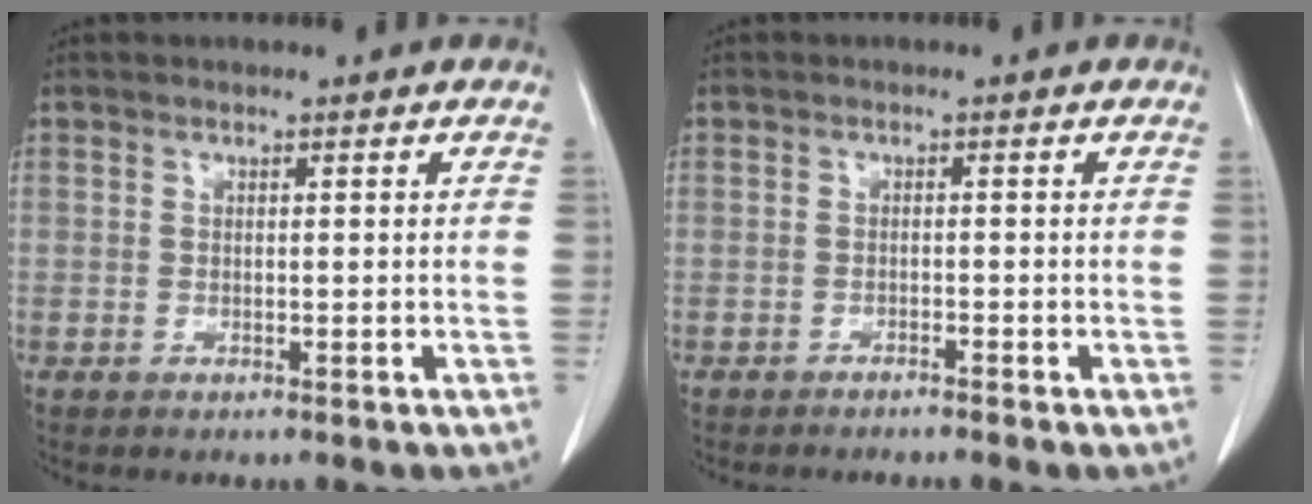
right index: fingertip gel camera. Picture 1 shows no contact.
{"total": 1.9, "force": [-1.7, -0.3, 0.9], "torque": [-0.011, 0.003, -0.024]}